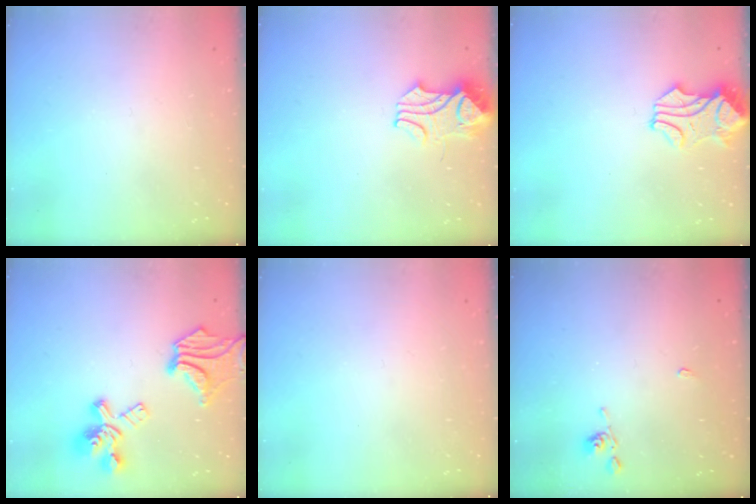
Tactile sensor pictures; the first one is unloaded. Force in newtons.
{"total": 3.7, "press": 3.6, "slide": 0.5}
{"total": 0.9, "press": 0.7, "slide": 0.7}
{"total": 11.2, "press": 10.7, "slide": 3.1}
{"total": 0.0}
{"total": 2.1, "press": 2.1, "slide": 0.5}